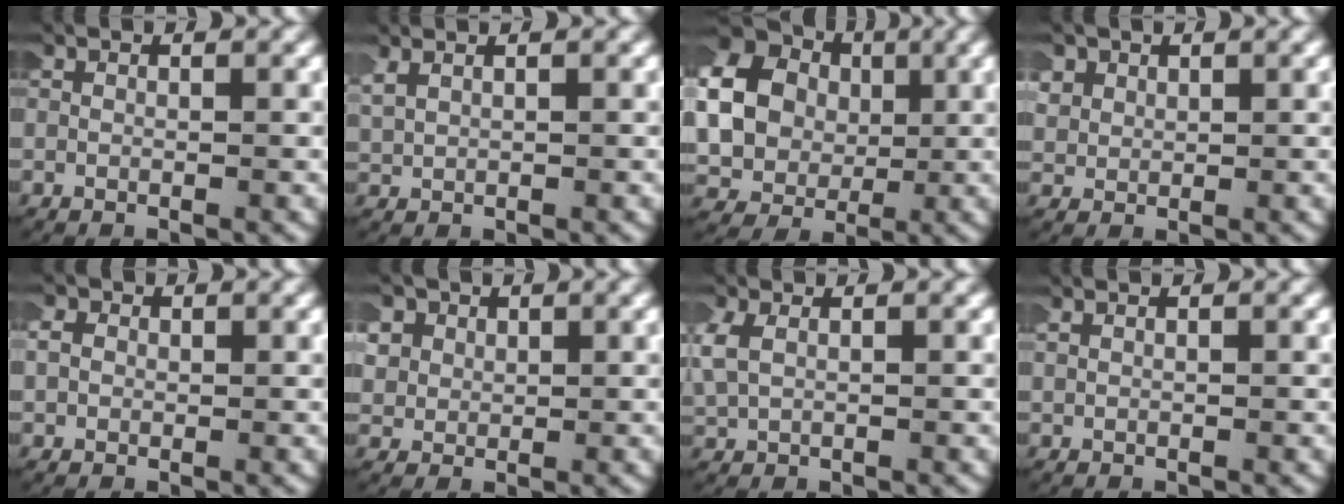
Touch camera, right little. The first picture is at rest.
{"total": 1.5, "force": [1.0, 0.8, 0.9], "torque": [-0.020, 0.006, 0.023]}
{"total": 12.8, "force": [1.9, 11.2, 5.8], "torque": [-0.180, -0.016, 0.024]}
{"total": 2.6, "force": [1.1, 2.1, 1.1], "torque": [-0.043, -0.003, 0.022]}
{"total": 1.3, "force": [0.3, 1.1, 0.5], "torque": [-0.016, 0.003, 0.004]}
{"total": 4.4, "force": [1.6, 3.7, 1.9], "torque": [-0.062, -0.003, 0.025]}
{"total": 2.6, "force": [1.0, 1.9, 1.5], "torque": [-0.057, 0.004, 0.022]}
{"total": 0.5, "force": [0.5, 0.1, 0.2], "torque": [-0.003, 0.002, 0.012]}